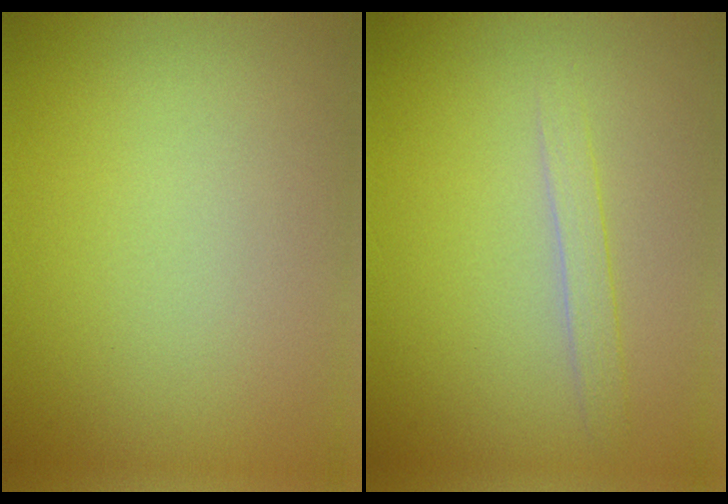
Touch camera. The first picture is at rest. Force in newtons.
{"total": 1.5, "press": 1.5, "slide": 0.1}